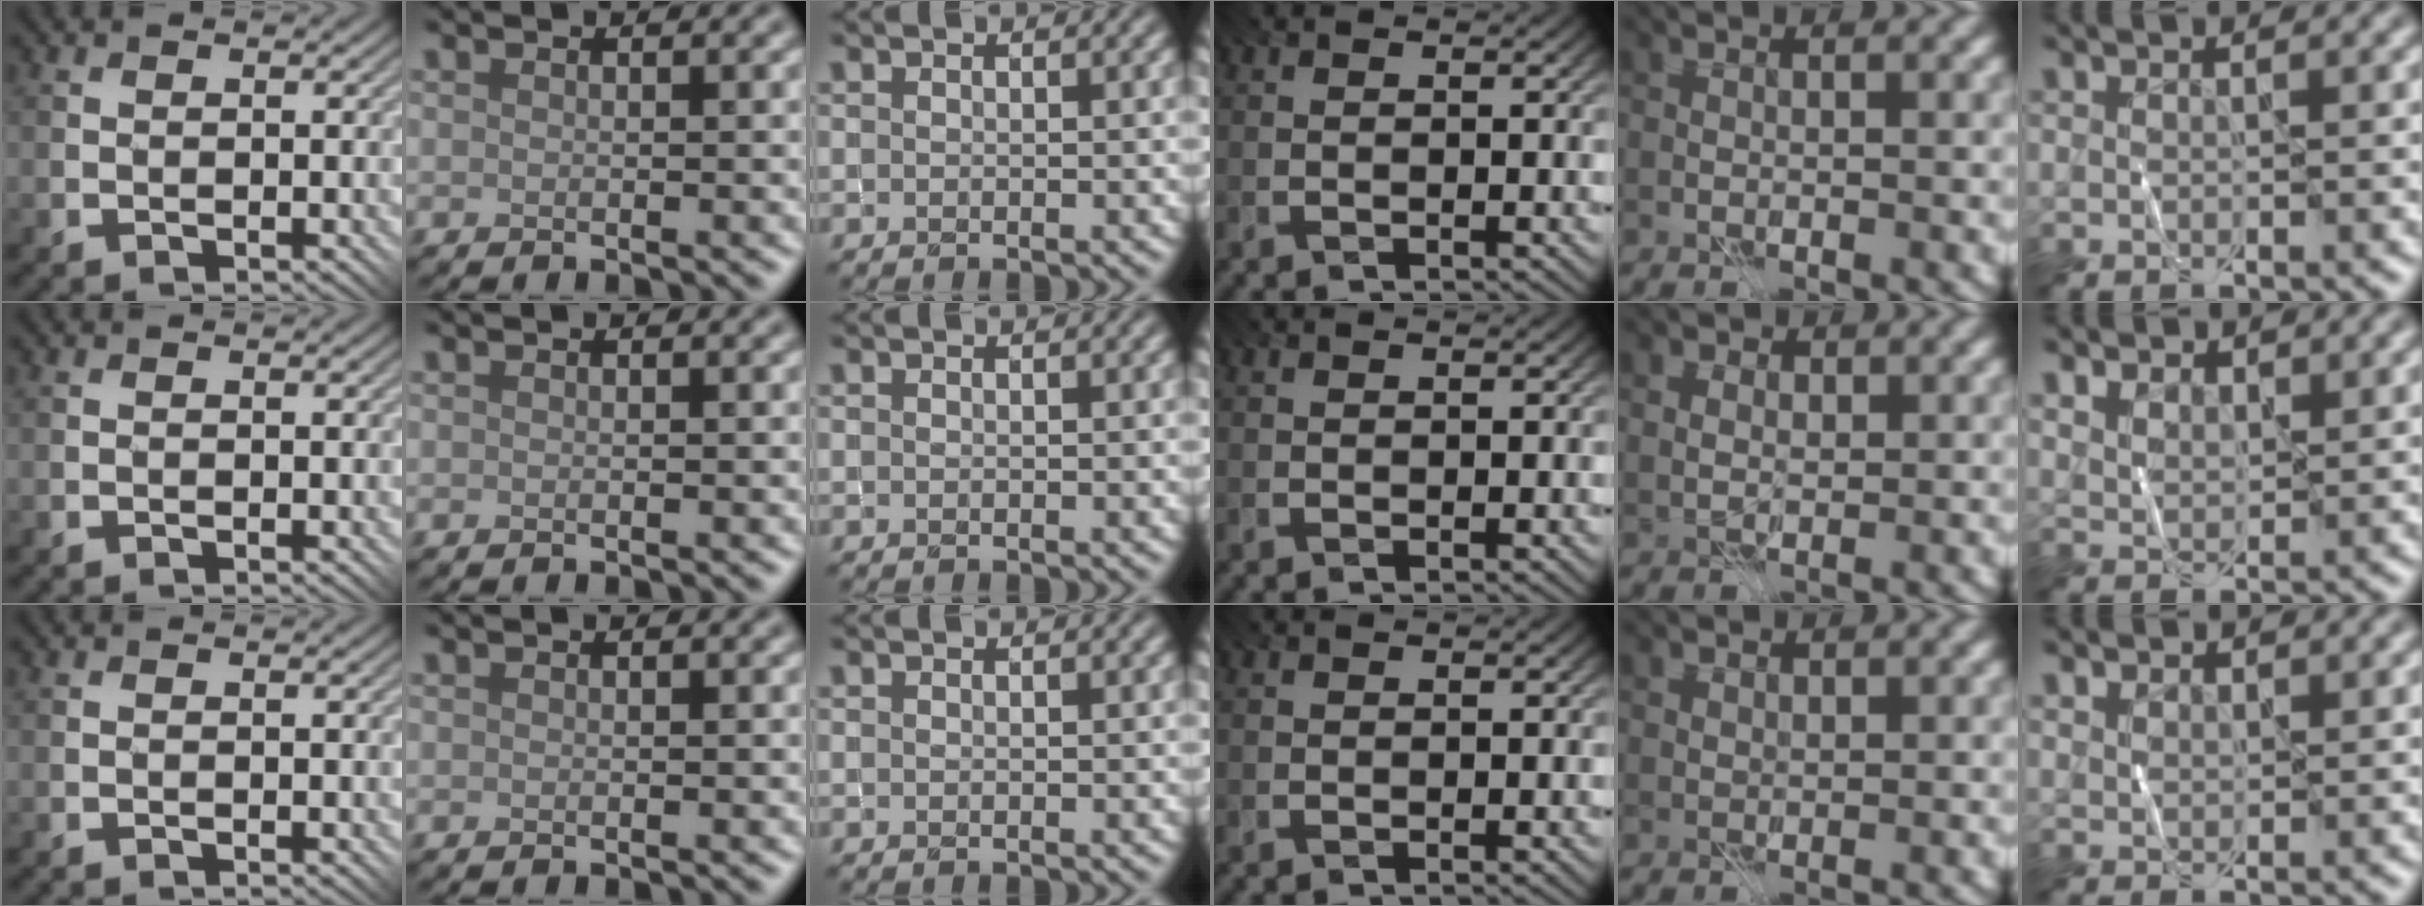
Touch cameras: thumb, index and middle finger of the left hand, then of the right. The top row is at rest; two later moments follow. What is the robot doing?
{"motion": "fold", "object": "shorts"}